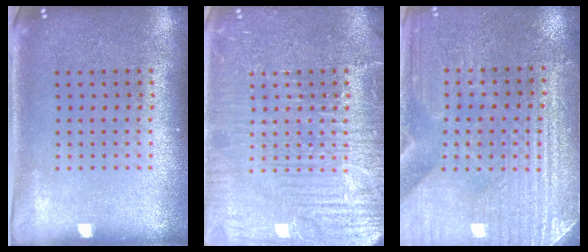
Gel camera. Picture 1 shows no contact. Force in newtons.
{"total": 6.4, "press": 6.3, "slide": 0.8}
{"total": 3.1, "press": 3.1, "slide": 0.6}